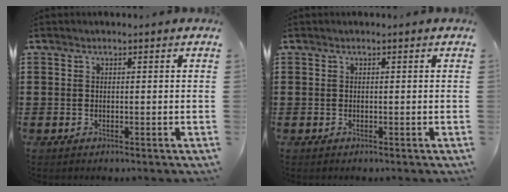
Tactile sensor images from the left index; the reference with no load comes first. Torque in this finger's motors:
{"motor_torque": [0.00, 0.00, 0.00, 0.00]}